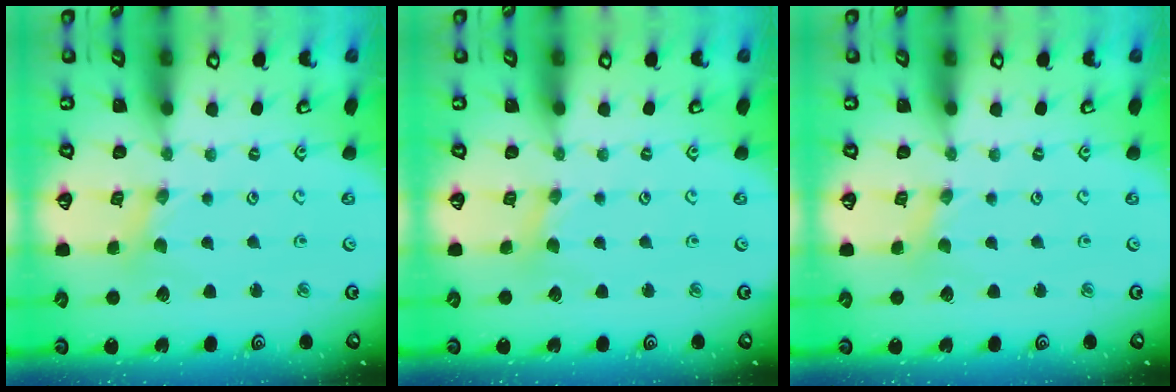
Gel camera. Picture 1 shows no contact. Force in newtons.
{"total": 0.8, "press": 0.7, "slide": 0.3}
{"total": 0.0}